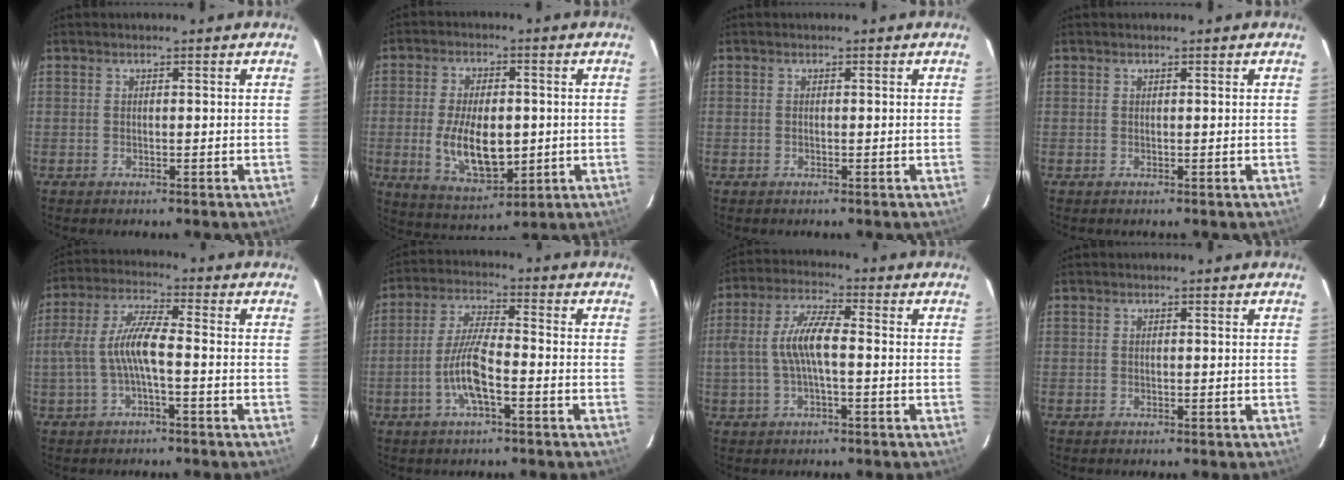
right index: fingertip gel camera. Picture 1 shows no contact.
{"total": 12.3, "force": [-1.5, 6.2, 10.5], "torque": [-0.204, -0.014, -0.012]}
{"total": 0.0}
{"total": 0.0}
{"total": 7.9, "force": [-1.9, 1.6, 7.5], "torque": [-0.165, 0.010, -0.031]}
{"total": 7.9, "force": [-3.3, 1.5, 7.0], "torque": [-0.147, 0.001, -0.062]}
{"total": 8.2, "force": [-0.9, 2.4, 7.8], "torque": [-0.161, 0.011, -0.015]}
{"total": 0.0}